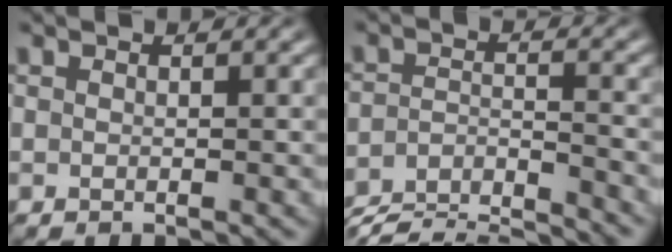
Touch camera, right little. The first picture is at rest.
{"total": 6.4, "force": [-4.4, 2.6, 3.8], "torque": [-0.050, -0.024, -0.069]}